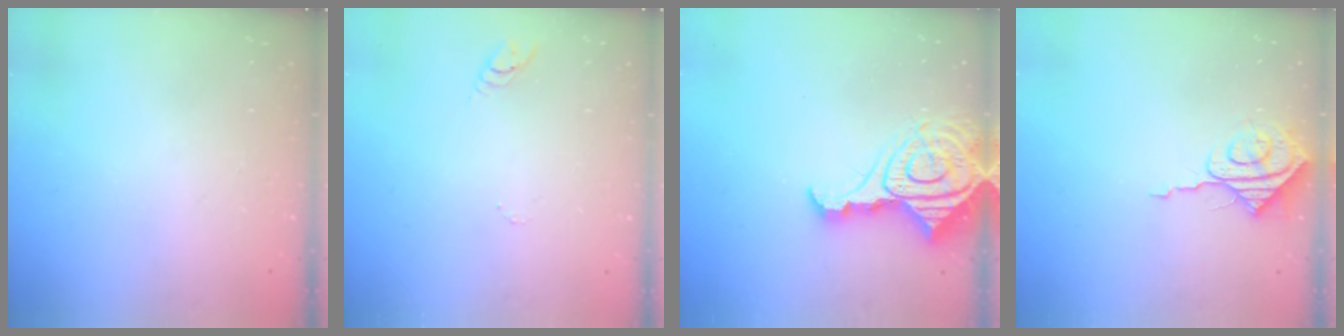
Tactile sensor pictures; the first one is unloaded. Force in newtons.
{"total": 2.7, "press": 2.7, "slide": 0.2}
{"total": 17.6, "press": 17.5, "slide": 2.0}
{"total": 8.1, "press": 8.0, "slide": 0.9}